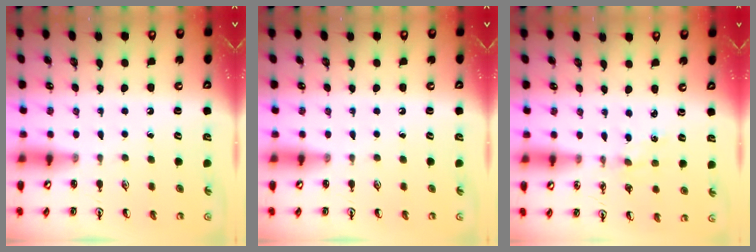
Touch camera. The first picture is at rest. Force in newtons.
{"total": 0.0}
{"total": 0.7, "press": 0.7, "slide": 0.2}